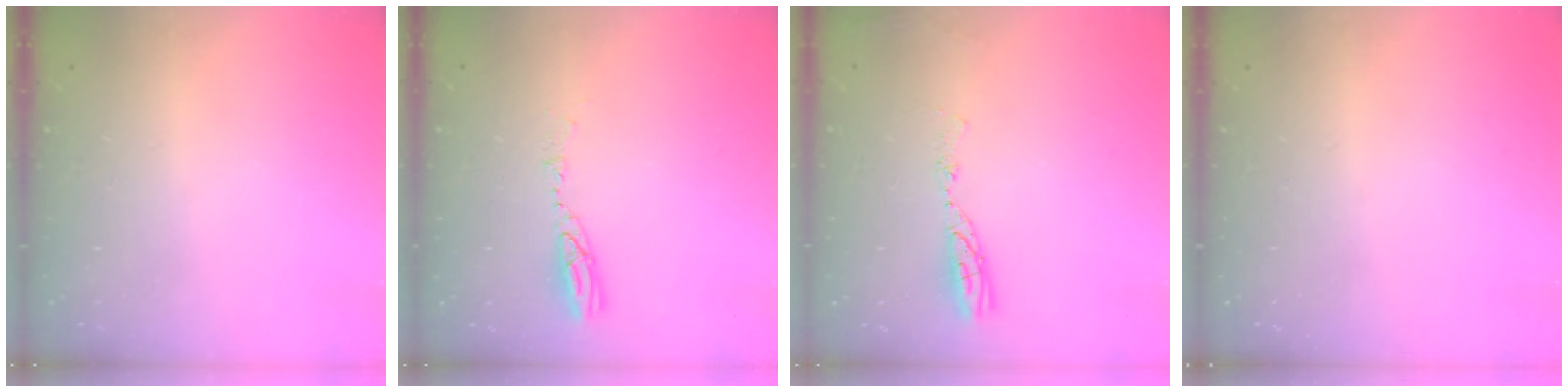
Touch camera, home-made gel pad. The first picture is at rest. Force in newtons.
{"total": 4.3, "press": 4.3, "slide": 0.4}
{"total": 5.9, "press": 5.8, "slide": 0.7}
{"total": 0.0}